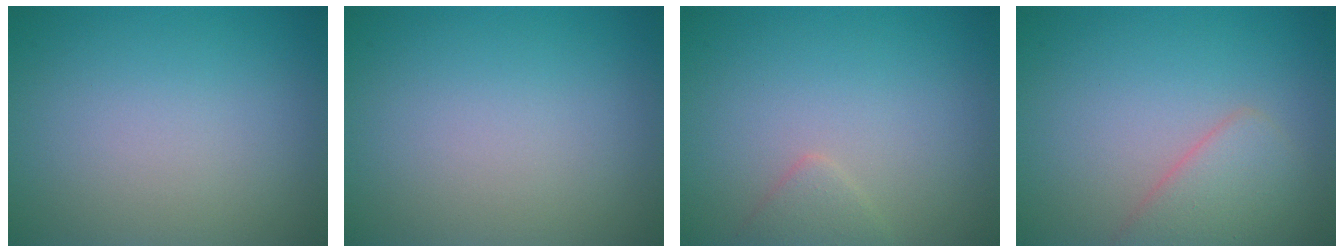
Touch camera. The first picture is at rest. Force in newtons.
{"total": 0.0}
{"total": 1.3, "press": 1.3, "slide": 0.0}
{"total": 2.9, "press": 2.9, "slide": 0.1}